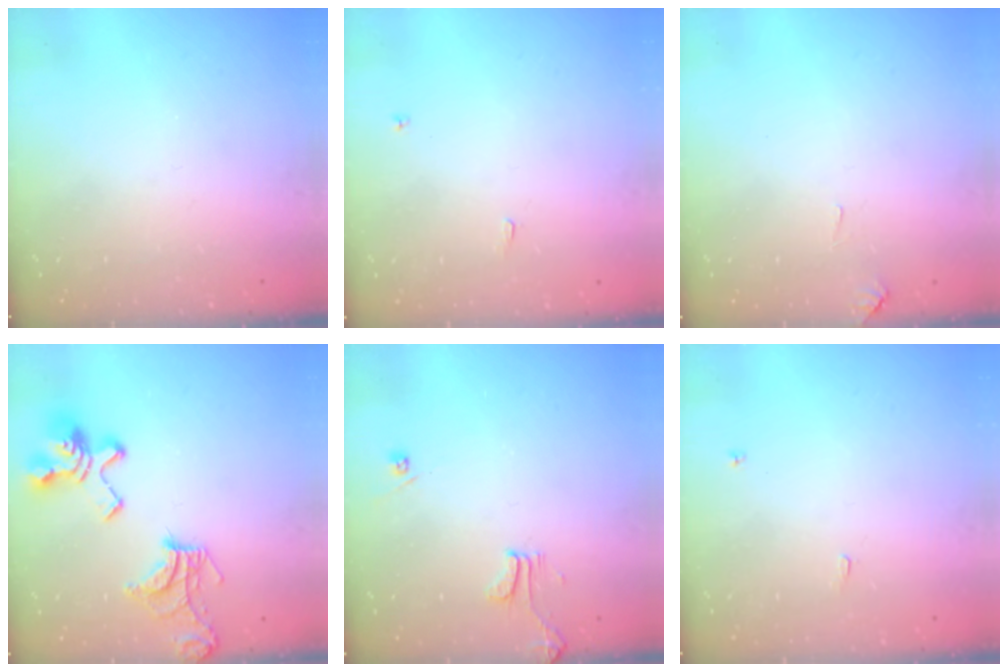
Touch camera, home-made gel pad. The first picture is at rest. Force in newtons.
{"total": 1.8, "press": 1.8, "slide": 0.3}
{"total": 2.9, "press": 2.9, "slide": 0.3}
{"total": 13.8, "press": 13.6, "slide": 2.0}
{"total": 0.6, "press": 0.5, "slide": 0.4}
{"total": 1.8, "press": 1.8, "slide": 0.3}